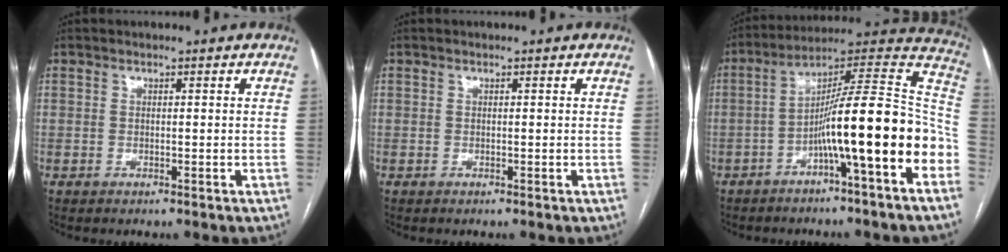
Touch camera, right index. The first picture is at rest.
{"total": 0.0}
{"total": 18.9, "force": [-5.8, 0.5, 18.0], "torque": [-0.241, 0.035, -0.092]}